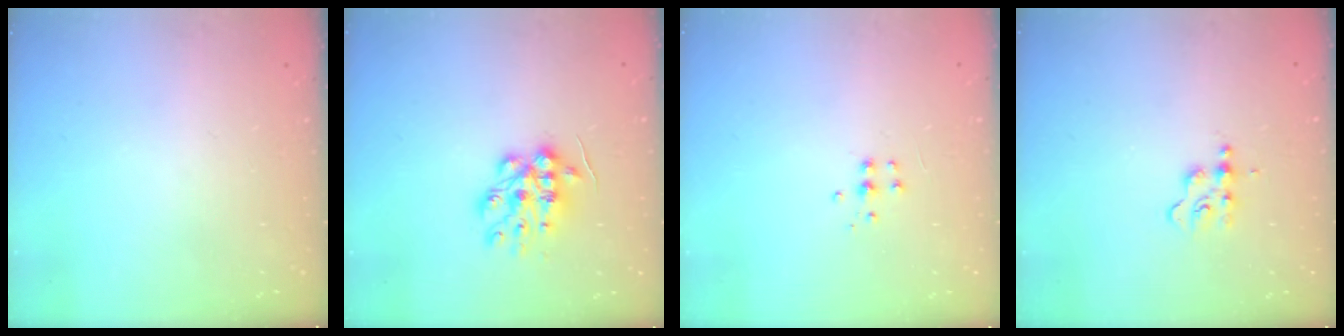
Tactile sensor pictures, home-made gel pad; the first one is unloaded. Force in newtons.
{"total": 12.4, "press": 12.4, "slide": 0.3}
{"total": 4.0, "press": 3.9, "slide": 0.5}
{"total": 2.8, "press": 2.8, "slide": 0.3}